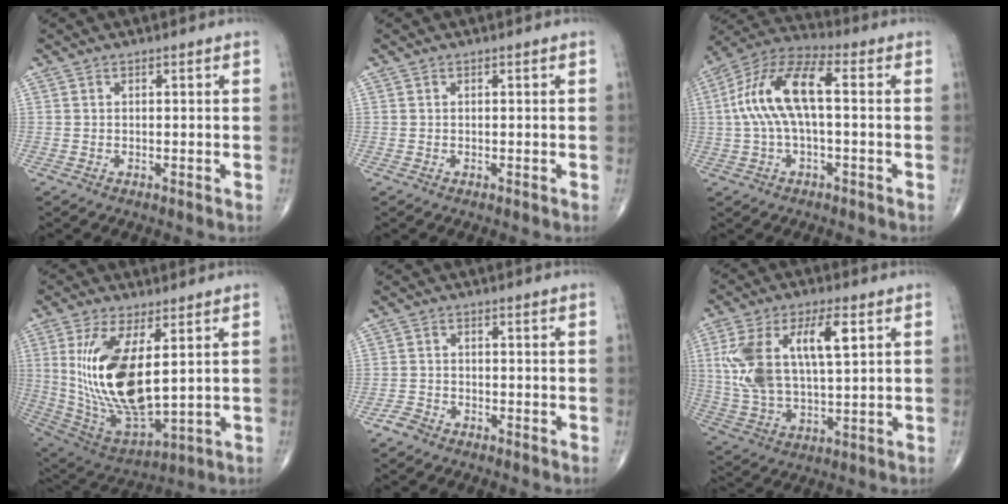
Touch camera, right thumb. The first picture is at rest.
{"total": 0.0}
{"total": 13.9, "force": [0.9, 5.7, 12.6], "torque": [-0.266, 0.044, 0.010]}
{"total": 19.6, "force": [3.6, 8.3, 17.4], "torque": [-0.345, -0.029, 0.087]}
{"total": 2.2, "force": [-1.7, 1.3, 0.5], "torque": [-0.010, 0.008, -0.033]}
{"total": 17.2, "force": [4.6, 7.7, 14.7], "torque": [-0.287, 0.003, 0.091]}